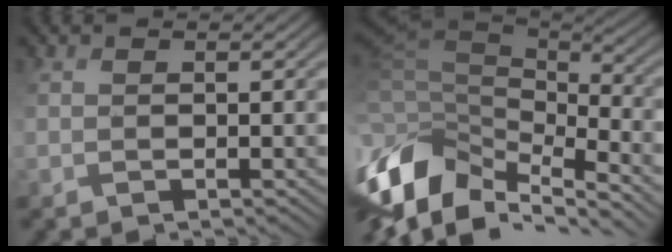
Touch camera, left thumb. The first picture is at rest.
{"total": 13.4, "force": [-5.7, 7.7, 9.3], "torque": [-0.237, -0.021, -0.080]}